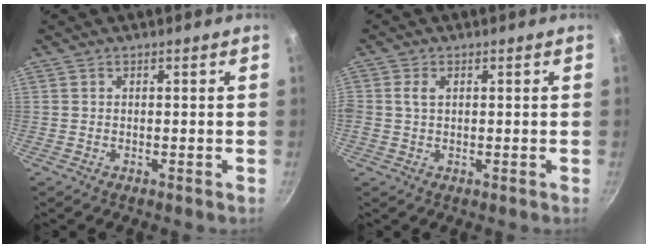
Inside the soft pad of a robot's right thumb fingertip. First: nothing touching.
{"total": 2.3, "force": [0.5, 1.5, 1.6], "torque": [-0.032, 0.005, 0.010]}